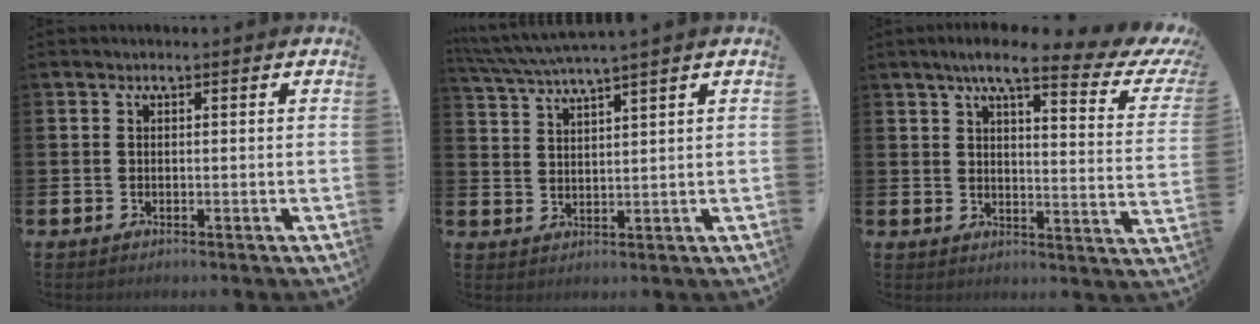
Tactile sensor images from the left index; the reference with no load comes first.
{"total": 4.2, "force": [3.9, -0.7, 1.3], "torque": [-0.040, -0.019, 0.067]}
{"total": 7.4, "force": [5.8, 1.1, 4.5], "torque": [-0.077, -0.042, 0.086]}